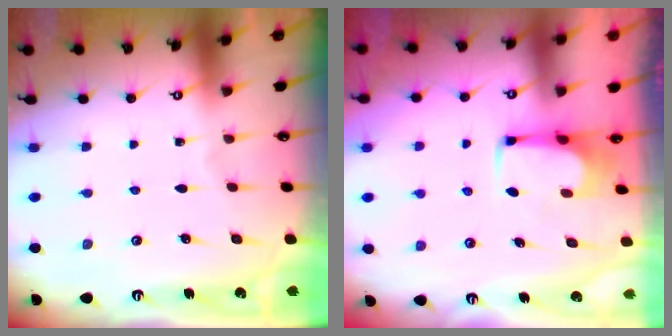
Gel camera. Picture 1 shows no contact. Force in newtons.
{"total": 3.5, "press": 3.5, "slide": 0.2}